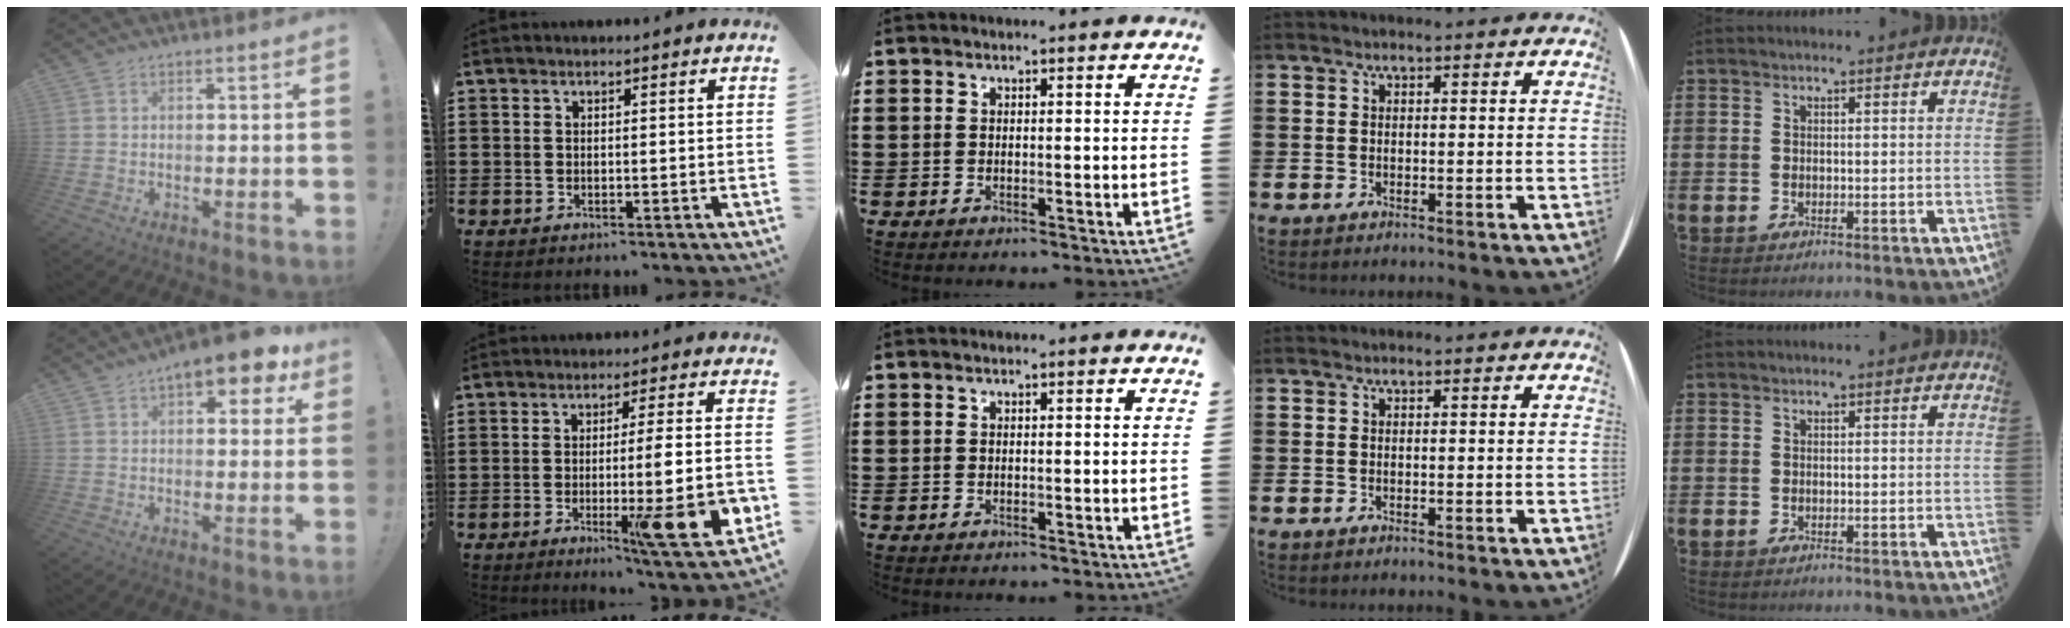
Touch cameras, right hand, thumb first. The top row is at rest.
{"thumb": {"total": 10.1, "force": [6.2, 4.1, 6.9], "torque": [-0.079, -0.035, 0.101]}, "index": {"total": 11.2, "force": [-2.4, 0.8, 10.9], "torque": [-0.161, -0.017, -0.043]}}